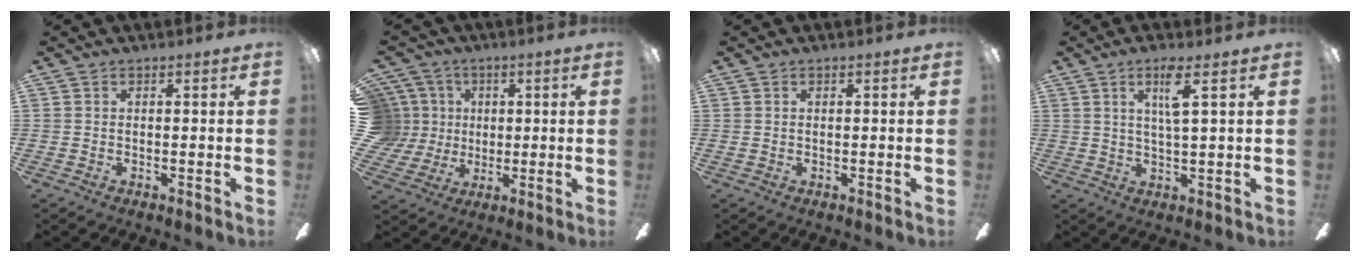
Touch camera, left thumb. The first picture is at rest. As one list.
[{"total": 10.8, "force": [1.7, 10.3, 2.6], "torque": [-0.084, 0.006, 0.041]}, {"total": 0.0}, {"total": 6.2, "force": [3.1, 1.0, 5.3], "torque": [-0.096, -0.003, 0.046]}]